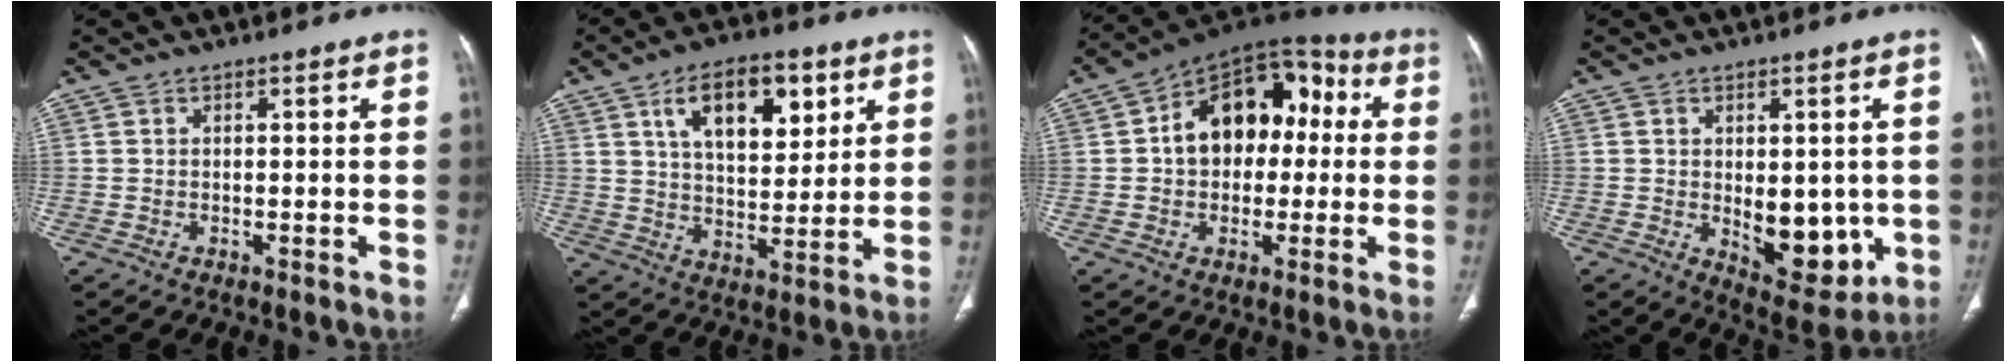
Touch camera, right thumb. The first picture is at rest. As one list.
[{"total": 14.9, "force": [6.6, 7.8, 10.9], "torque": [-0.133, -0.023, 0.111]}, {"total": 17.0, "force": [1.6, 11.8, 12.2], "torque": [-0.135, 0.046, 0.014]}, {"total": 11.0, "force": [-1.3, 6.2, 9.0], "torque": [-0.082, -0.019, 0.001]}]